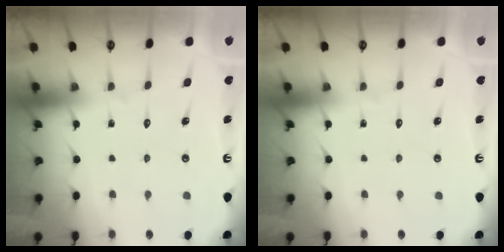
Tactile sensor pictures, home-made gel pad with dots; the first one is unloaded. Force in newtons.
{"total": 0.0}